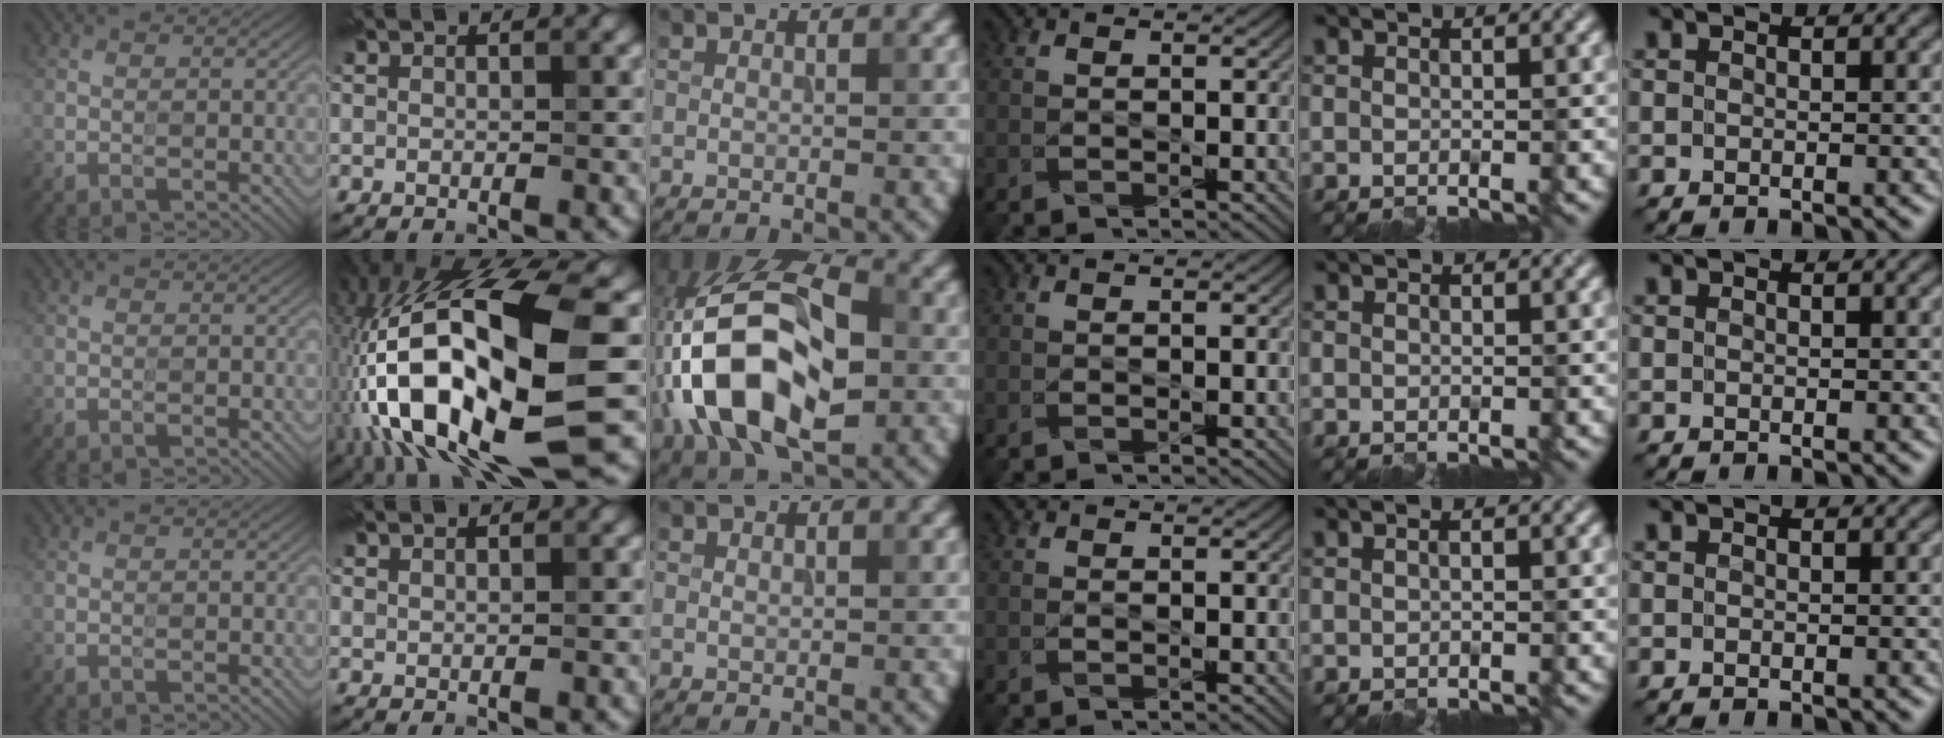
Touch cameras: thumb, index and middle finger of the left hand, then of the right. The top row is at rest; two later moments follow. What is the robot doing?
{"motion": "wipe", "object": "plastic plate"}